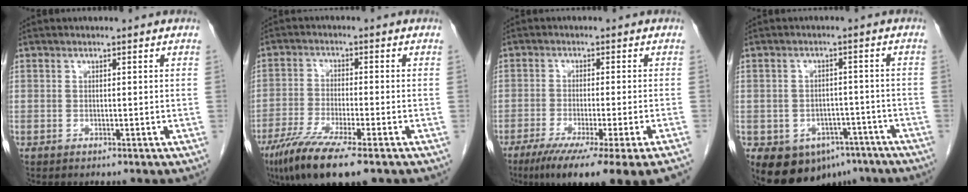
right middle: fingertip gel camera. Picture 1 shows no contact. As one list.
[{"total": 10.5, "force": [-6.9, 1.0, 7.9], "torque": [-0.143, -0.027, -0.114]}, {"total": 15.1, "force": [-11.2, -1.3, 10.1], "torque": [-0.111, -0.046, -0.170]}, {"total": 10.1, "force": [-6.5, 6.7, 4.0], "torque": [-0.054, 0.015, -0.086]}]